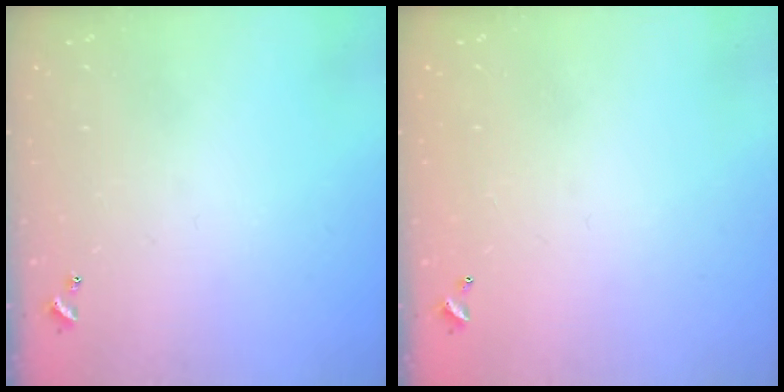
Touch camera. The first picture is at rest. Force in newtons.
{"total": 2.7, "press": 2.7, "slide": 0.1}